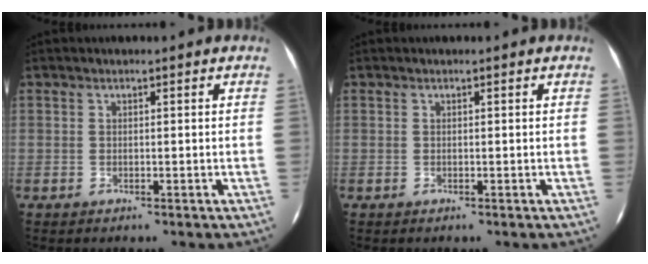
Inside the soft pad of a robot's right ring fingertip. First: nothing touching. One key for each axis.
{"total": 0.0}